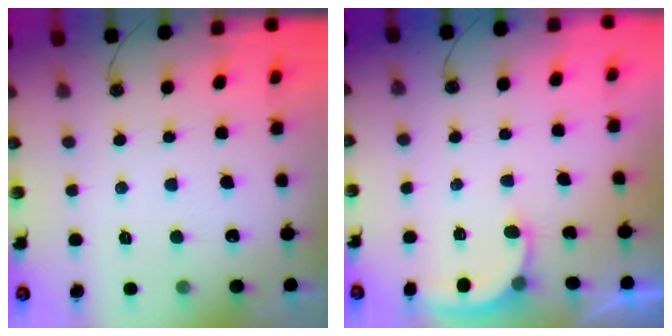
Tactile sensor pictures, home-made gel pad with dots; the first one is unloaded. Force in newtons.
{"total": 3.0, "press": 3.0, "slide": 0.3}